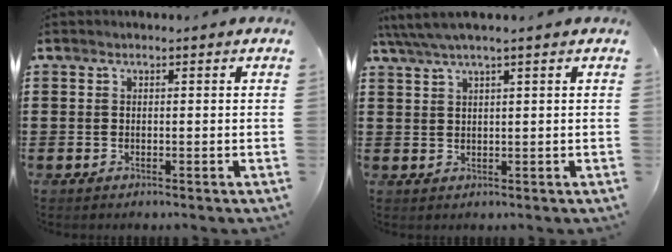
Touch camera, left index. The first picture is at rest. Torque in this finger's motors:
{"motor_torque": [0.84, -0.89, 0.16, 0.14]}